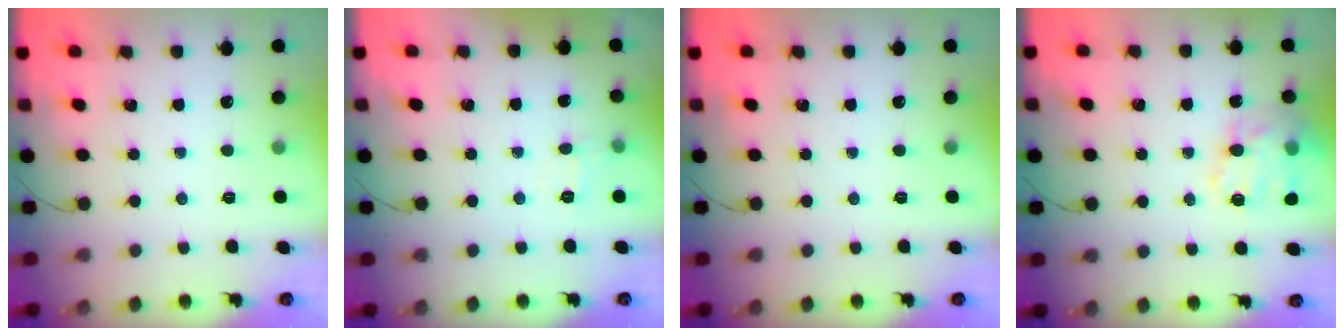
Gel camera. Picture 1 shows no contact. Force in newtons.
{"total": 6.5, "press": 6.4, "slide": 1.4}
{"total": 0.0}
{"total": 18.2, "press": 17.9, "slide": 3.1}